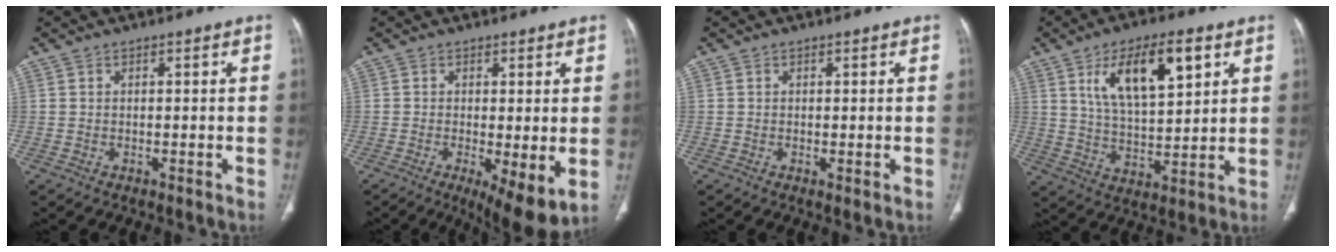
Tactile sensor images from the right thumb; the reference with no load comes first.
{"total": 8.3, "force": [-1.6, 2.6, 7.7], "torque": [-0.123, -0.025, -0.021]}
{"total": 0.6, "force": [0.0, 0.2, 0.5], "torque": [-0.013, -0.004, -0.001]}
{"total": 14.9, "force": [6.4, 6.0, 12.0], "torque": [-0.182, -0.020, 0.116]}